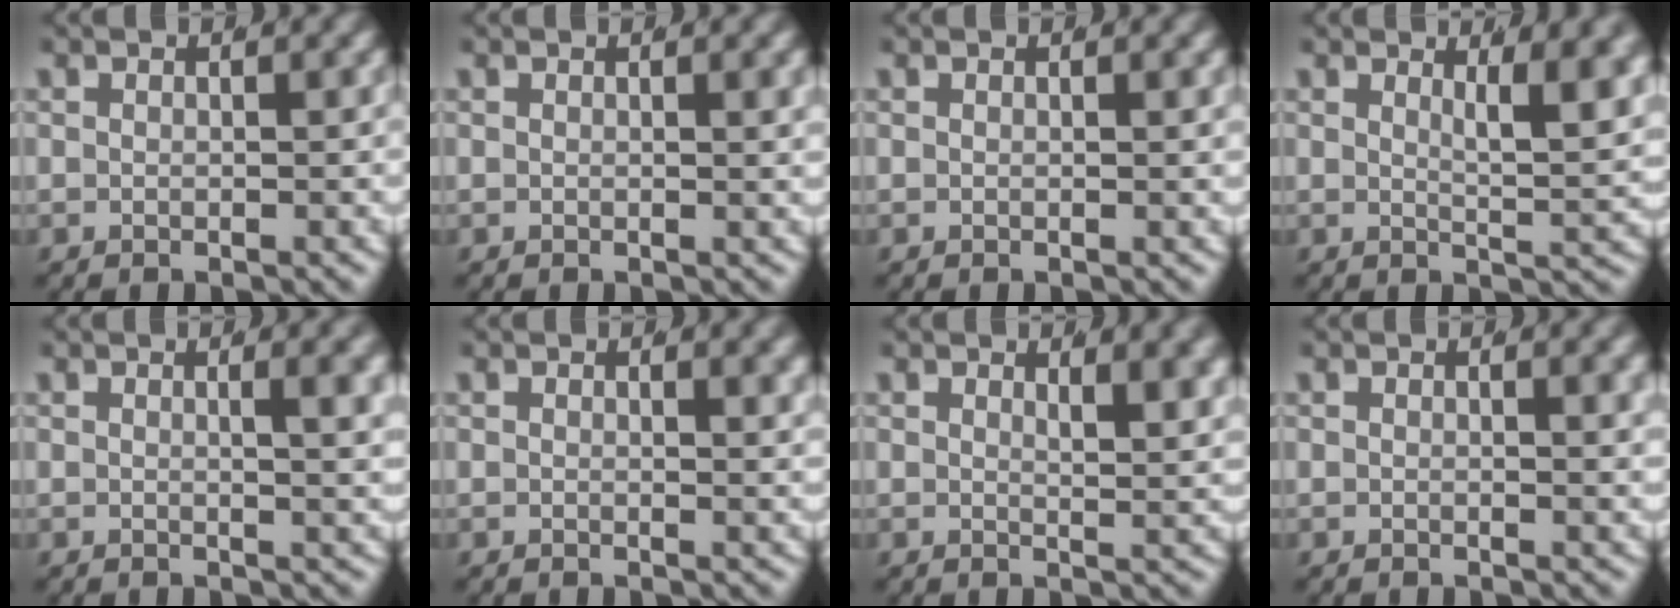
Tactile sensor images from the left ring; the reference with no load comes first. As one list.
[{"total": 0.5, "force": [0.3, -0.2, 0.4], "torque": [-0.003, 0.001, 0.004]}, {"total": 0.0}, {"total": 4.1, "force": [2.1, 0.1, 3.5], "torque": [-0.044, -0.016, 0.038]}, {"total": 1.7, "force": [0.6, -0.4, 1.5], "torque": [-0.018, -0.005, 0.012]}, {"total": 0.7, "force": [0.5, -0.1, 0.5], "torque": [-0.004, -0.005, 0.008]}, {"total": 2.3, "force": [1.7, -0.2, 1.5], "torque": [-0.016, -0.017, 0.032]}, {"total": 0.8, "force": [0.4, -0.3, 0.6], "torque": [-0.006, -0.001, 0.006]}]